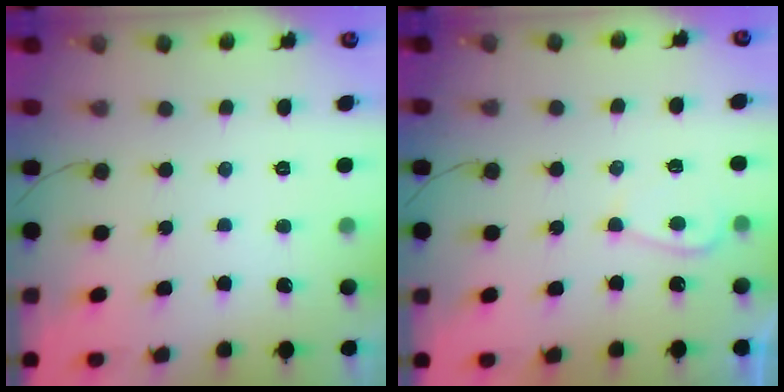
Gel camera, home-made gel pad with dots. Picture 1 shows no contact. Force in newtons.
{"total": 4.6, "press": 4.6, "slide": 0.5}